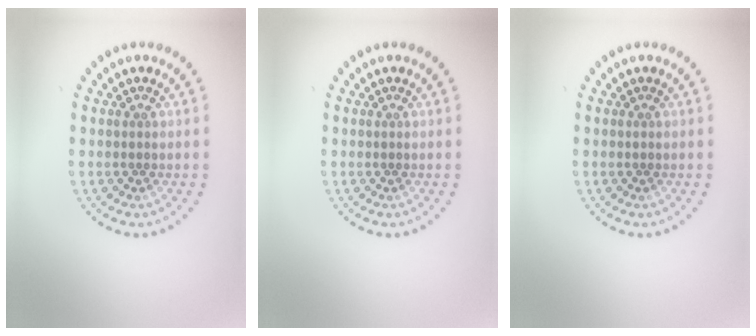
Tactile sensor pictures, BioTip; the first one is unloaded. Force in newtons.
{"total": 0.0}
{"total": 0.0}